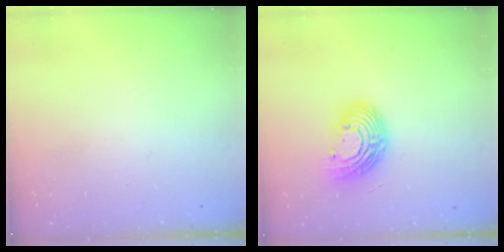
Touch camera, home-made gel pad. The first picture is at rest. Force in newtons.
{"total": 13.9, "press": 13.8, "slide": 1.1}